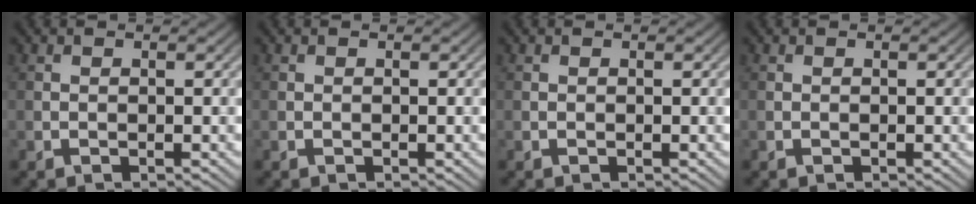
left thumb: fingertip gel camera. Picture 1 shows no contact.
{"total": 0.0}
{"total": 0.0}
{"total": 0.0}